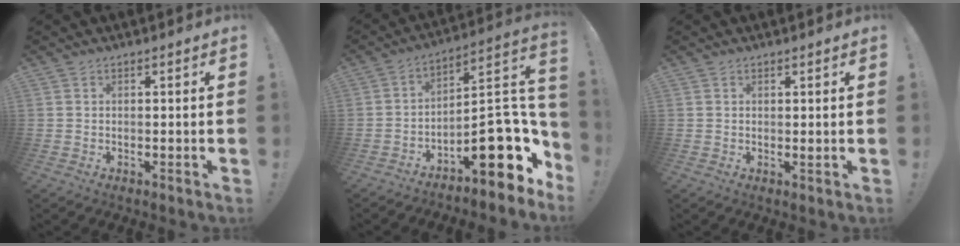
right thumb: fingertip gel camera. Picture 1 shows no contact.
{"total": 22.1, "force": [-7.4, 9.1, 18.8], "torque": [-0.245, 0.027, -0.110]}
{"total": 0.5, "force": [0.2, 0.1, 0.5], "torque": [-0.001, -0.003, 0.002]}